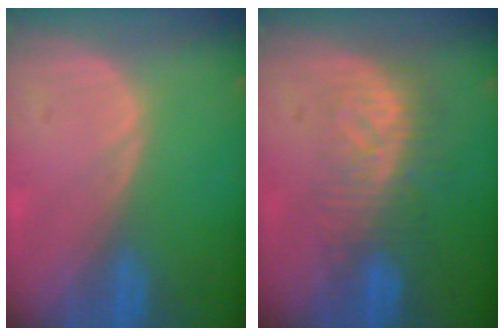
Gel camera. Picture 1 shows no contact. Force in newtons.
{"total": 8.2, "press": 7.2, "slide": 3.9}